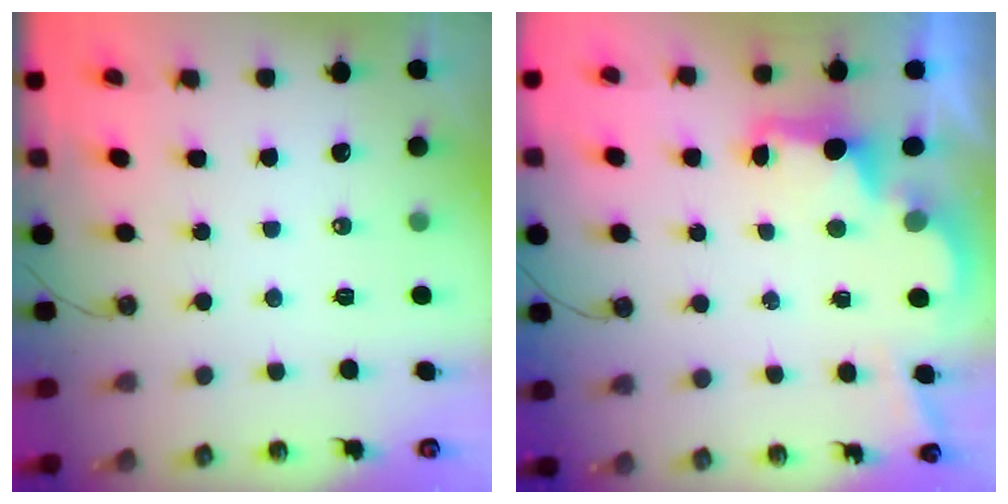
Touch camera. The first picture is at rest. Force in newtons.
{"total": 2.5, "press": 2.4, "slide": 0.8}